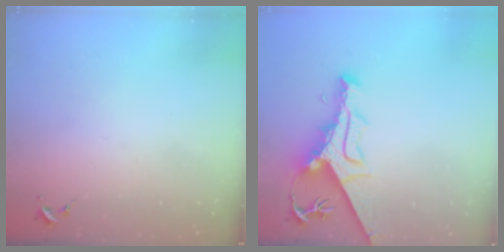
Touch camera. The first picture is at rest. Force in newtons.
{"total": 11.9, "press": 11.9, "slide": 1.3}